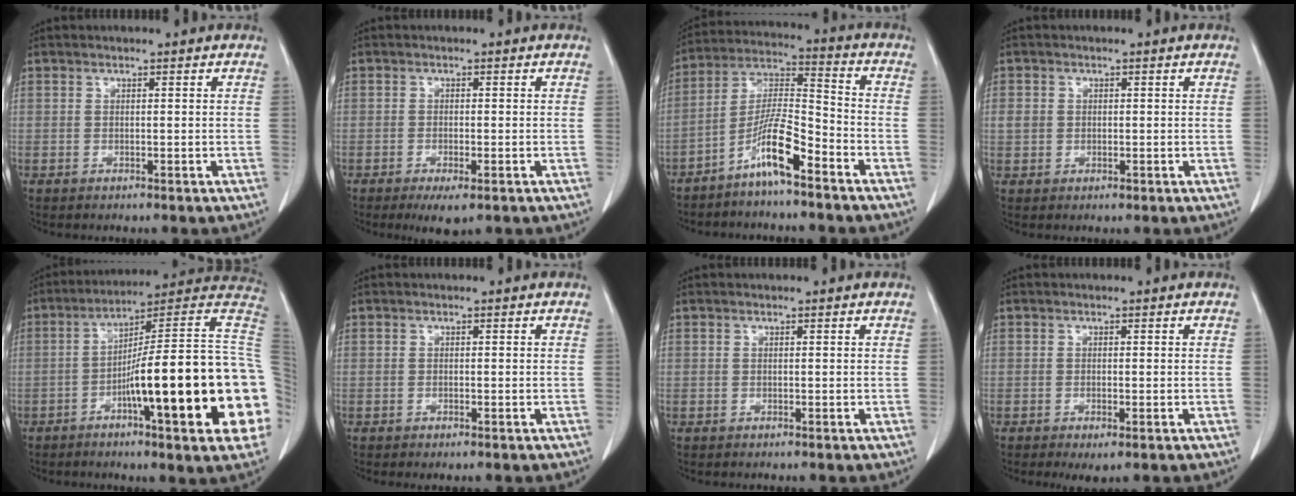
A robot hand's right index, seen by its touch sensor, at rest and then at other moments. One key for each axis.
{"total": 3.9, "fx": -2.3, "fy": 1.0, "fz": 3.1, "tx": -0.051, "ty": -0.009, "tz": -0.030}
{"total": 9.0, "fx": -5.8, "fy": 0.8, "fz": 6.8, "tx": -0.142, "ty": 0.004, "tz": -0.113}
{"total": 2.5, "fx": 0.1, "fy": 2.2, "fz": 1.1, "tx": -0.022, "ty": 0.006, "tz": 0.006}
{"total": 25.7, "fx": -5.0, "fy": 1.4, "fz": 25.2, "tx": -0.257, "ty": 0.015, "tz": -0.082}
{"total": 0.6, "fx": -0.4, "fy": 0.1, "fz": 0.4, "tx": -0.009, "ty": -0.003, "tz": -0.005}
{"total": 0.0}
{"total": 1.8, "fx": -1.0, "fy": 0.4, "fz": 1.5, "tx": -0.026, "ty": -0.006, "tz": -0.011}